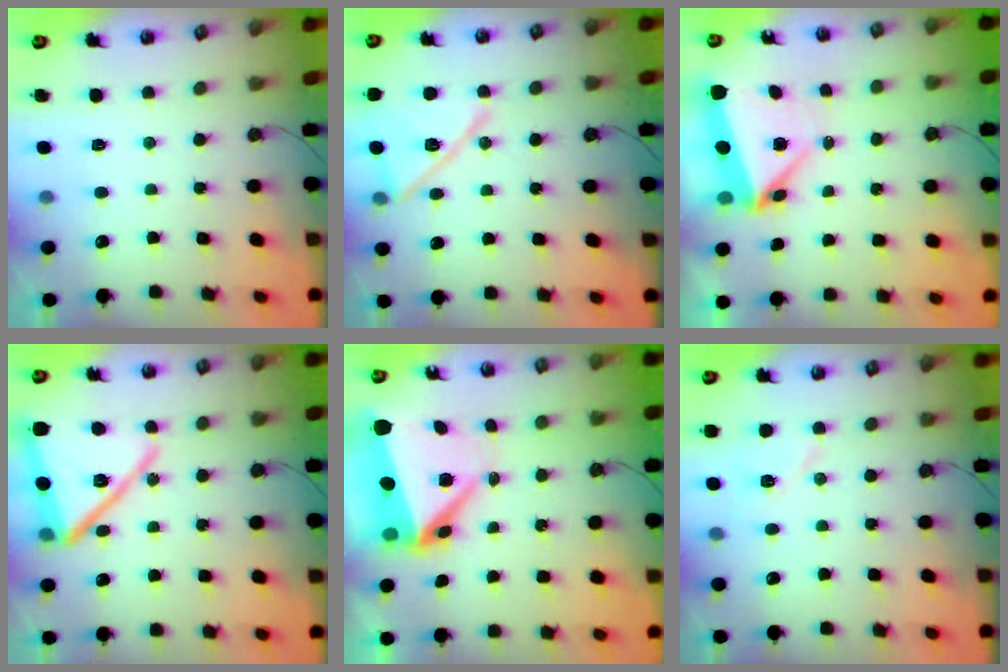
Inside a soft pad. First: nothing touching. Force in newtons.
{"total": 15.1, "press": 15.1, "slide": 0.1}
{"total": 5.5, "press": 5.3, "slide": 1.7}
{"total": 19.1, "press": 17.5, "slide": 7.8}
{"total": 9.8, "press": 9.7, "slide": 1.2}
{"total": 6.8, "press": 6.7, "slide": 0.7}